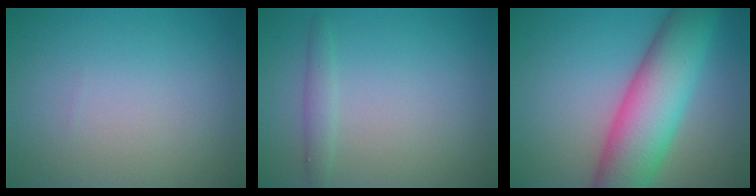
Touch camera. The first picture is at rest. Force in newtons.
{"total": 1.3, "press": 1.3, "slide": 0.2}
{"total": 9.9, "press": 9.9, "slide": 0.3}